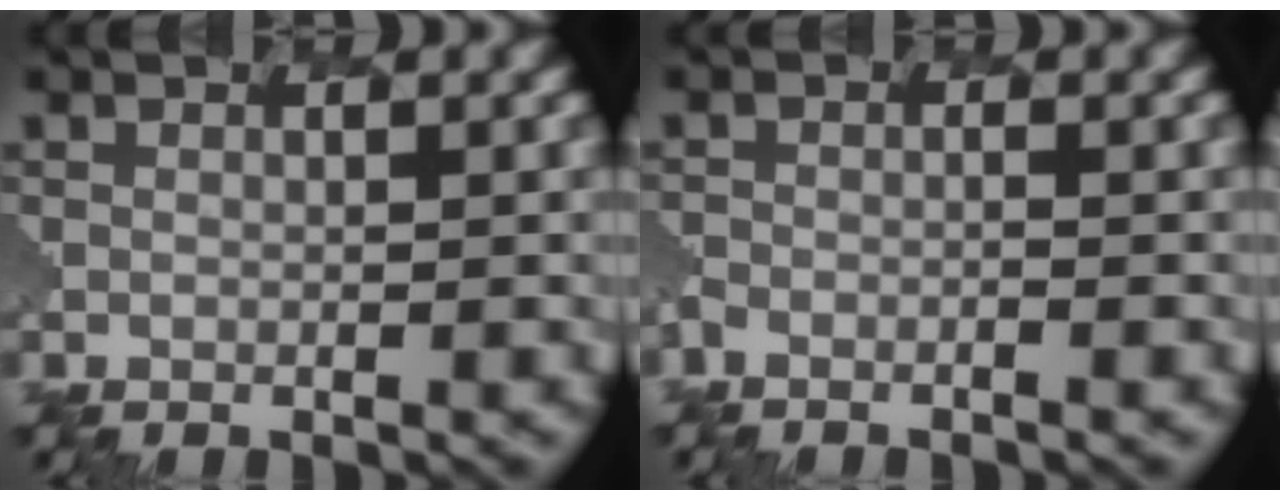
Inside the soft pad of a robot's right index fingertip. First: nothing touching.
{"total": 2.8, "force": [-2.8, 0.4, -0.3], "torque": [-0.012, -0.003, -0.047]}